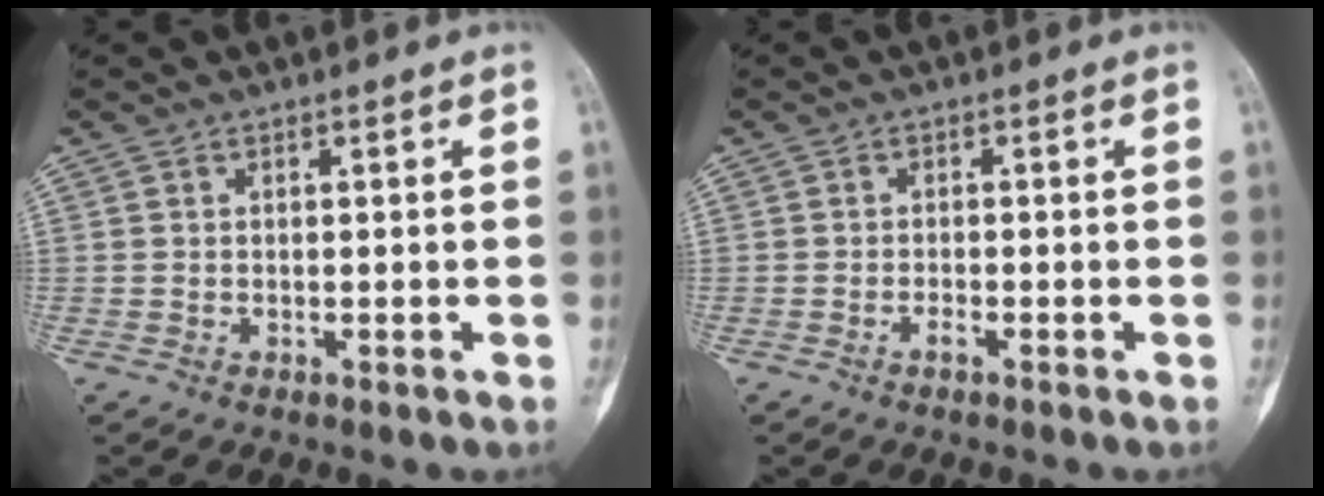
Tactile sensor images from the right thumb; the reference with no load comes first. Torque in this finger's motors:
{"motor_torque": [-0.26, 0.01, -0.11, 0.42, -0.13]}